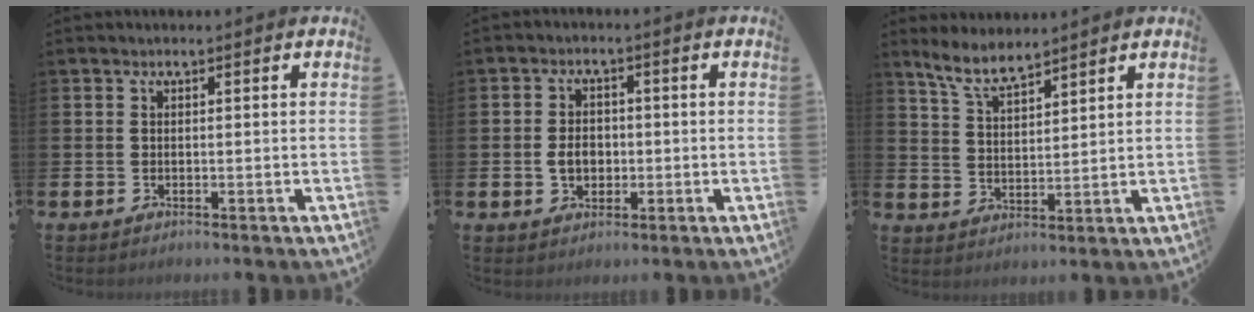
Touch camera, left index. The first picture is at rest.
{"total": 3.5, "force": [-0.5, 2.7, 2.2], "torque": [-0.027, 0.001, -0.016]}
{"total": 6.2, "force": [5.7, 1.1, 2.1], "torque": [-0.064, -0.017, 0.106]}